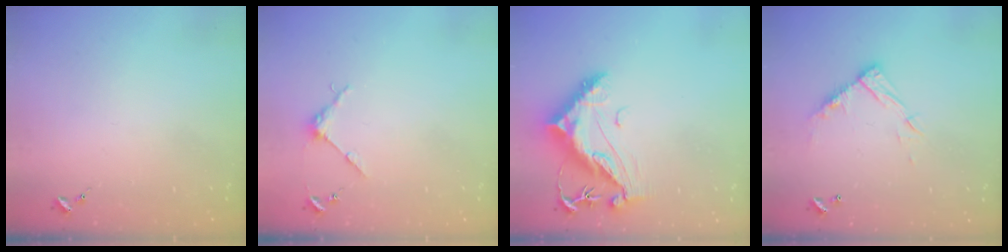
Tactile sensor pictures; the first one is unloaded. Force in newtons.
{"total": 3.8, "press": 3.7, "slide": 0.4}
{"total": 13.0, "press": 12.9, "slide": 1.6}
{"total": 11.4, "press": 11.4, "slide": 0.7}